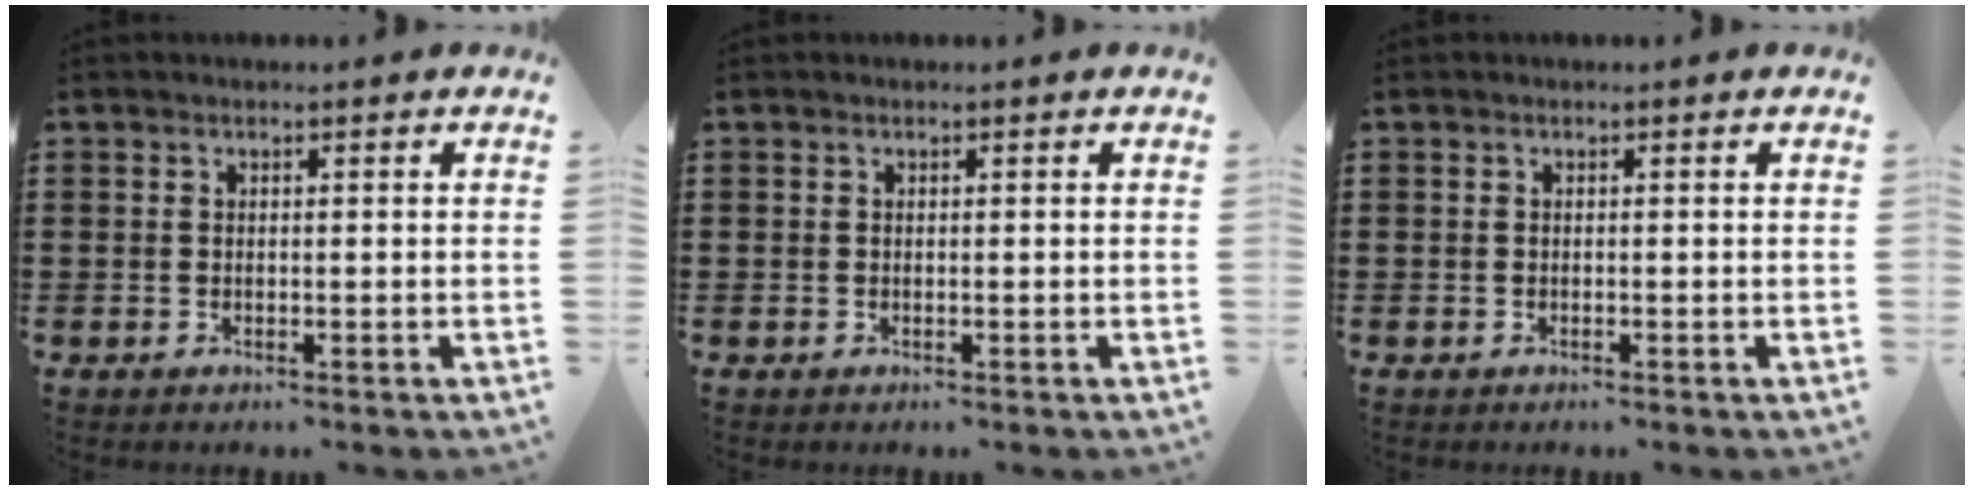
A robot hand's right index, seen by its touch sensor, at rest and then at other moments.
{"total": 0.0}
{"total": 0.0}